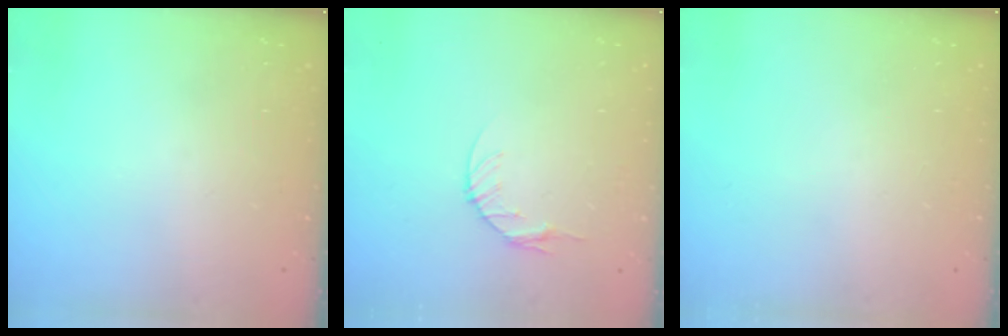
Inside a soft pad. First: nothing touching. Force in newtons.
{"total": 4.6, "press": 4.6, "slide": 0.6}
{"total": 0.0}